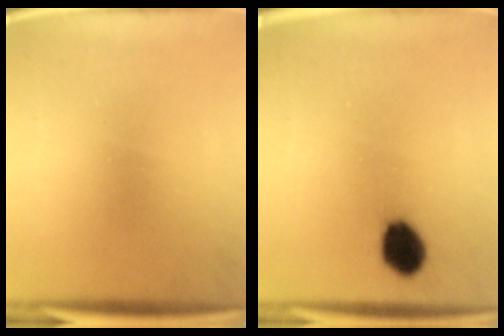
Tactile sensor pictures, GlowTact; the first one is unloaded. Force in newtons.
{"total": 6.8}